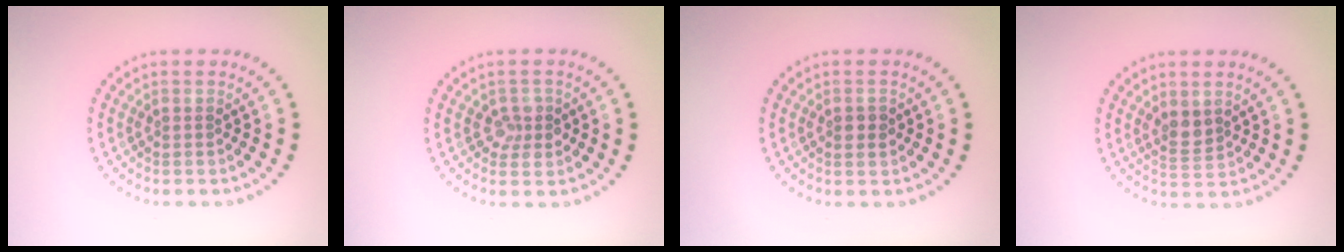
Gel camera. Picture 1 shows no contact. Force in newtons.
{"total": 1.9, "press": 1.9, "slide": 0.5}
{"total": 1.4, "press": 1.4, "slide": 0.1}
{"total": 2.0, "press": 1.7, "slide": 1.0}